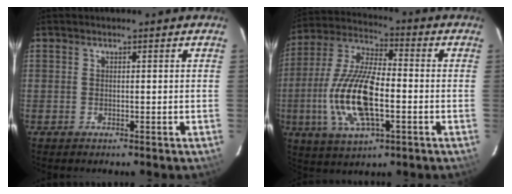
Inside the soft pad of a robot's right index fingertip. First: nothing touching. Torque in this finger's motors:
{"motor_torque": [2.14, 0.00, 1.05, 0.21]}